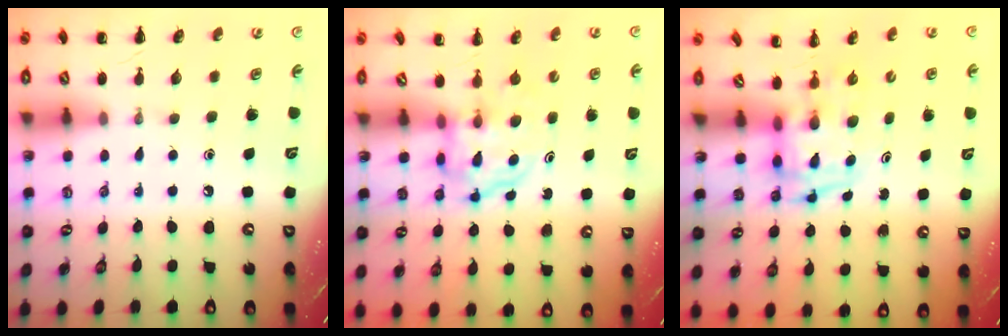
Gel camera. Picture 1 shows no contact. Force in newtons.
{"total": 3.8, "press": 3.8, "slide": 0.2}
{"total": 3.2, "press": 3.2, "slide": 0.6}